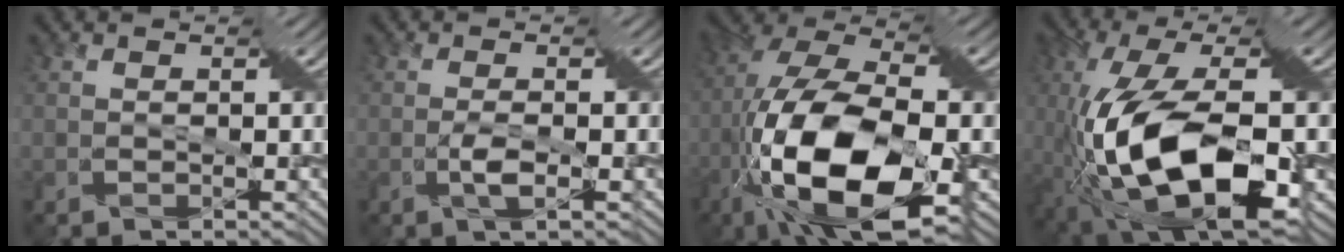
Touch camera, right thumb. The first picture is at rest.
{"total": 2.2, "force": [-0.8, 0.1, 2.1], "torque": [-0.042, 0.004, -0.015]}
{"total": 18.5, "force": [-6.4, 8.2, 15.3], "torque": [-0.331, -0.010, -0.113]}
{"total": 15.7, "force": [-4.4, 6.1, 13.8], "torque": [-0.287, -0.011, -0.079]}